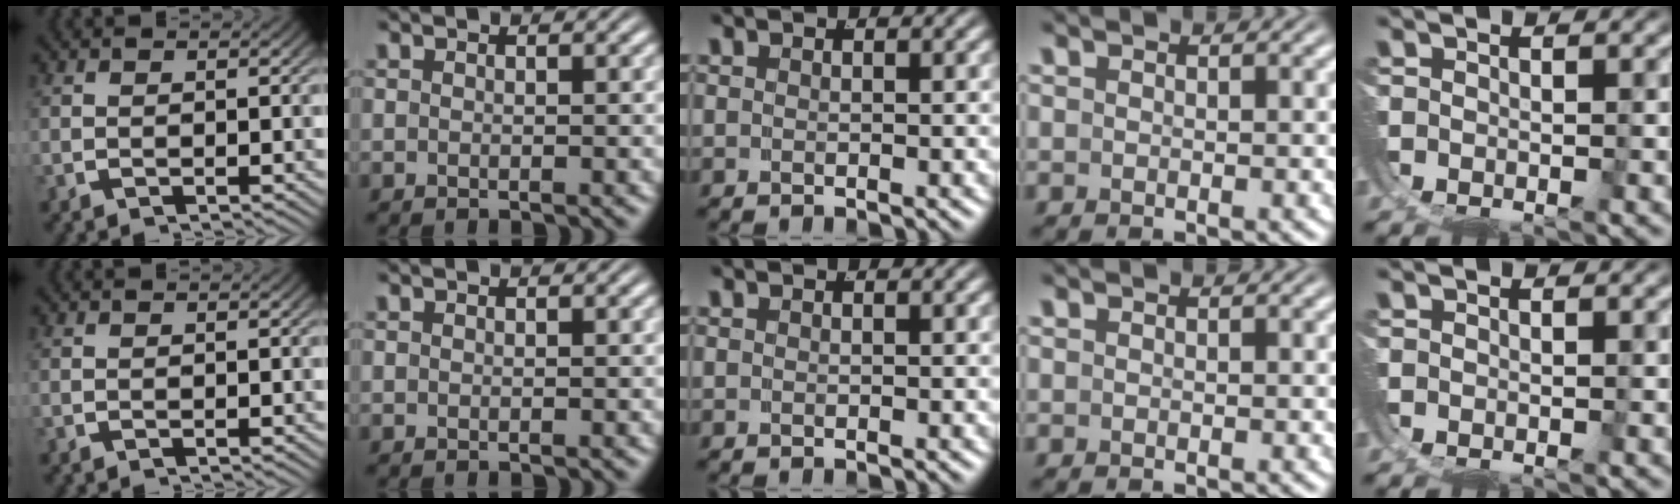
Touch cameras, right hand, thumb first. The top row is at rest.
{}